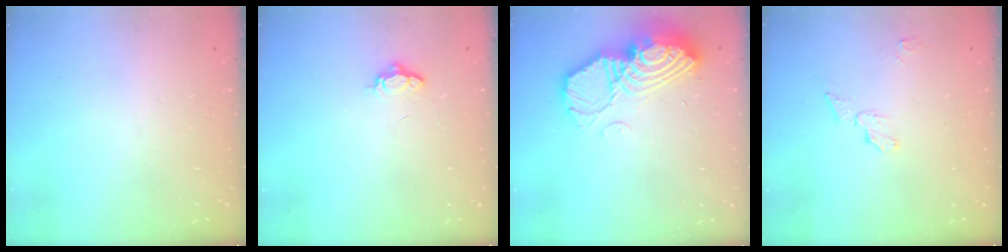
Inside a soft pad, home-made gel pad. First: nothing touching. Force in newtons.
{"total": 3.7, "press": 3.7, "slide": 0.5}
{"total": 16.5, "press": 16.4, "slide": 1.2}
{"total": 5.6, "press": 5.6, "slide": 0.3}